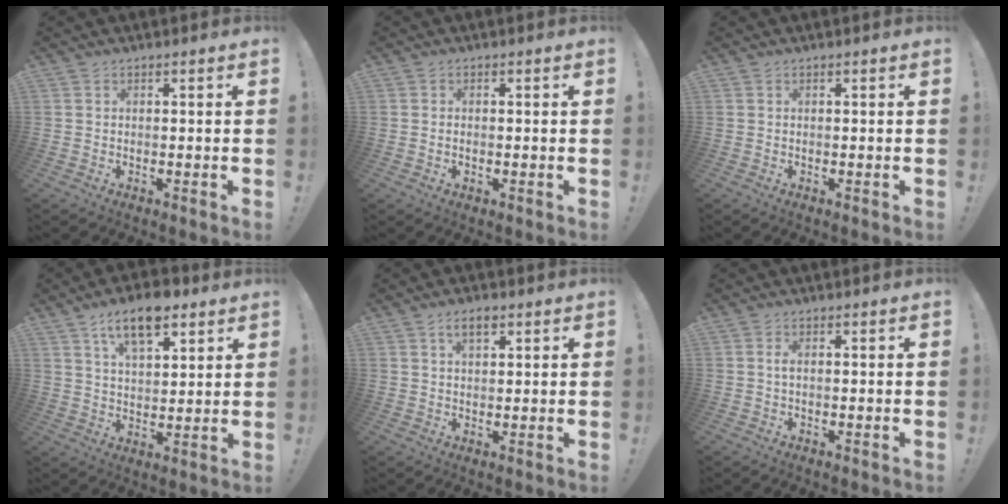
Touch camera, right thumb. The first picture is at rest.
{"total": 0.6, "force": [-0.2, 0.3, 0.4], "torque": [-0.012, 0.002, -0.002]}
{"total": 0.0}
{"total": 11.5, "force": [7.1, 5.3, 7.3], "torque": [-0.114, -0.027, 0.127]}
{"total": 4.0, "force": [2.0, 1.9, 2.9], "torque": [-0.051, 0.001, 0.034]}
{"total": 1.1, "force": [0.0, 0.1, 1.1], "torque": [-0.026, 0.002, -0.001]}